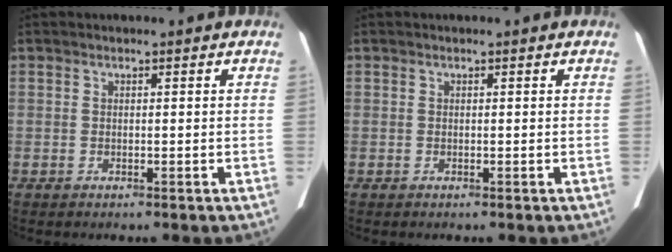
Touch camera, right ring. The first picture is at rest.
{"total": 0.0}